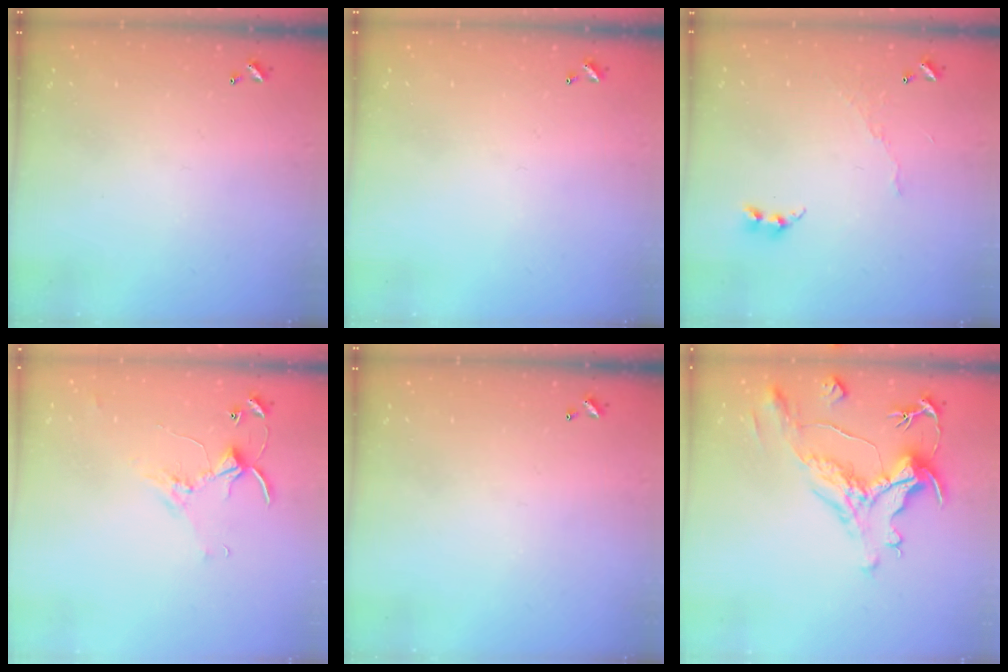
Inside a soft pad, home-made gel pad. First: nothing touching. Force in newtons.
{"total": 0.0}
{"total": 5.6, "press": 5.6, "slide": 0.4}
{"total": 2.8, "press": 2.8, "slide": 0.4}
{"total": 0.0}
{"total": 1.9, "press": 0.8, "slide": 1.7}